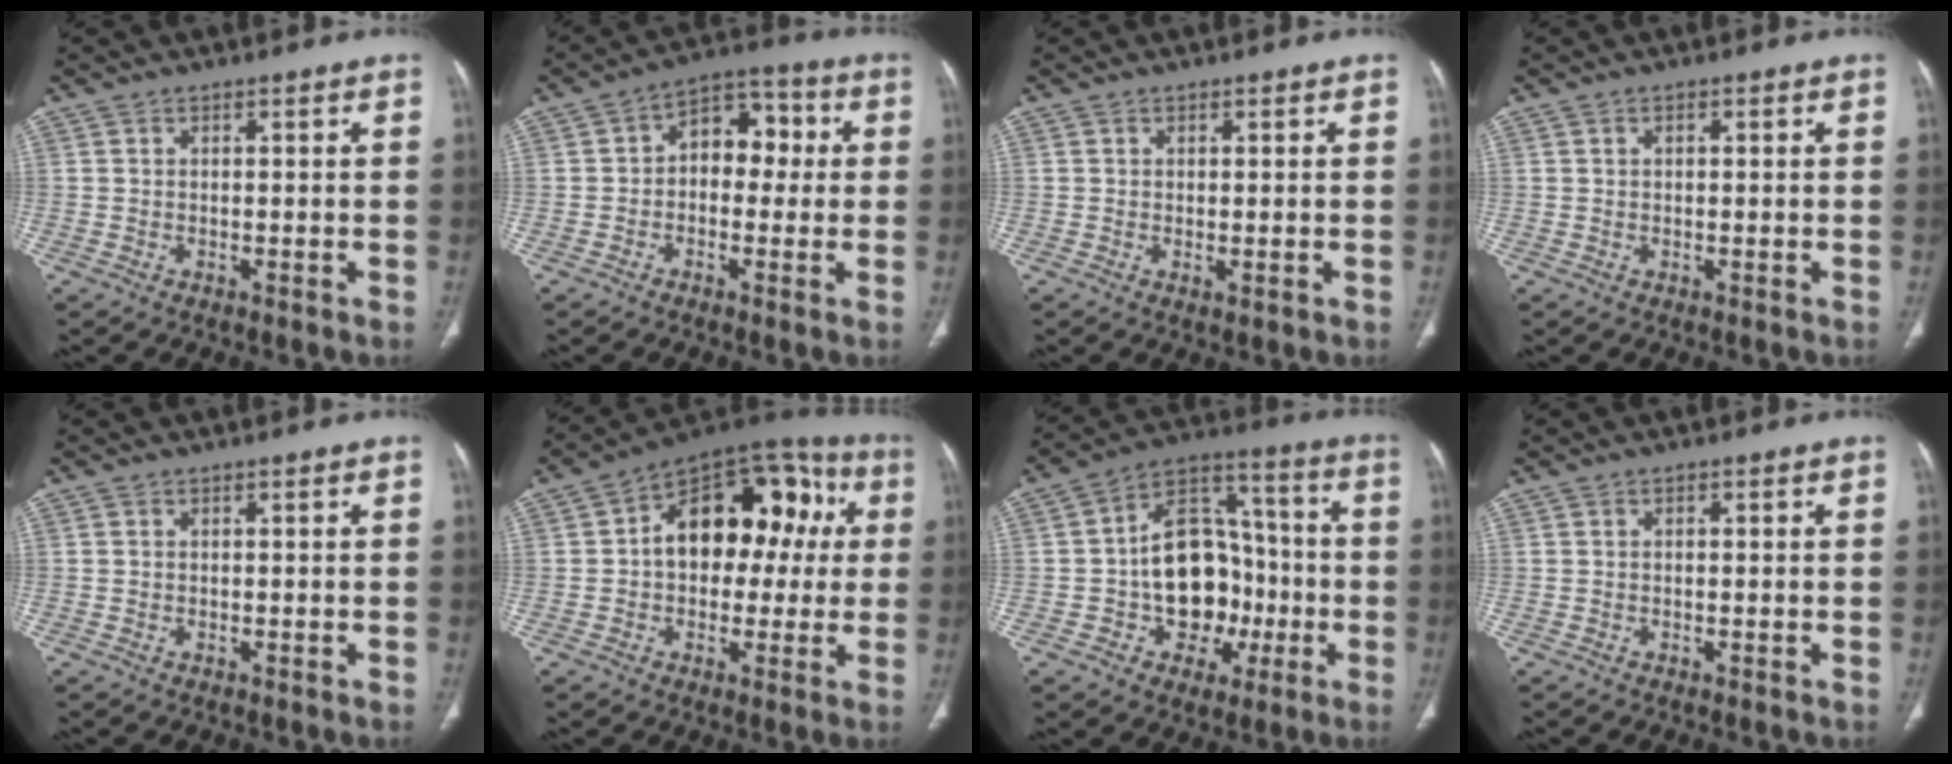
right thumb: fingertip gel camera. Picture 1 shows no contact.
{"total": 9.5, "force": [0.6, 6.4, 7.0], "torque": [-0.063, 0.034, -0.003]}
{"total": 0.8, "force": [-0.1, 0.4, 0.7], "torque": [-0.018, -0.006, 0.002]}
{"total": 0.7, "force": [0.2, 0.4, 0.5], "torque": [-0.009, 0.003, 0.003]}
{"total": 0.0}
{"total": 19.5, "force": [2.4, 12.7, 14.6], "torque": [-0.160, 0.049, 0.026]}
{"total": 17.4, "force": [-3.0, 12.6, 11.6], "torque": [-0.134, 0.045, -0.043]}
{"total": 0.6, "force": [0.1, 0.3, 0.5], "torque": [-0.010, 0.000, 0.002]}